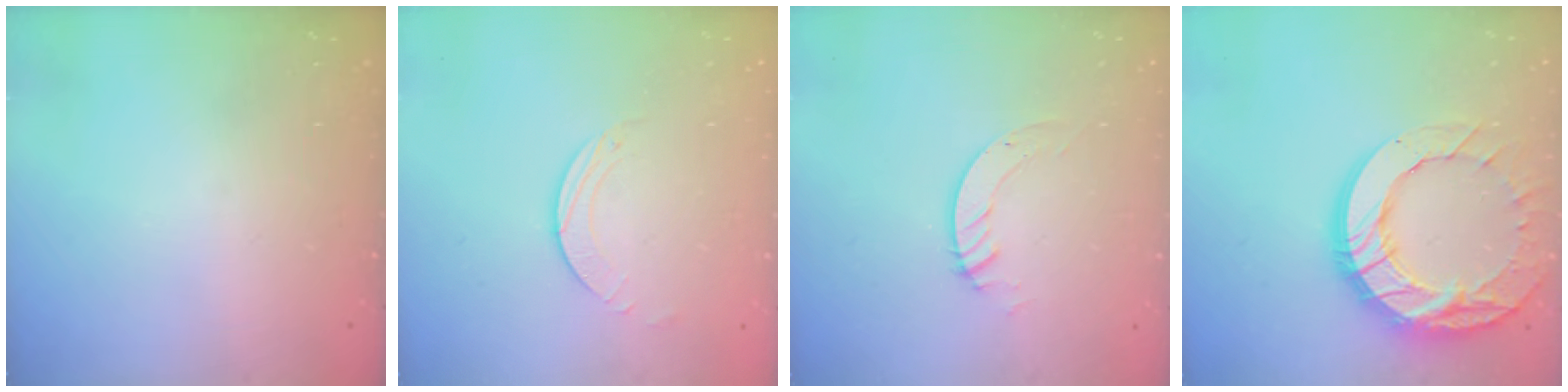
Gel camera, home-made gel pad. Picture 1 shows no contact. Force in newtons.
{"total": 2.0, "press": 2.0, "slide": 0.2}
{"total": 3.7, "press": 3.7, "slide": 0.2}
{"total": 20.9, "press": 20.8, "slide": 1.9}